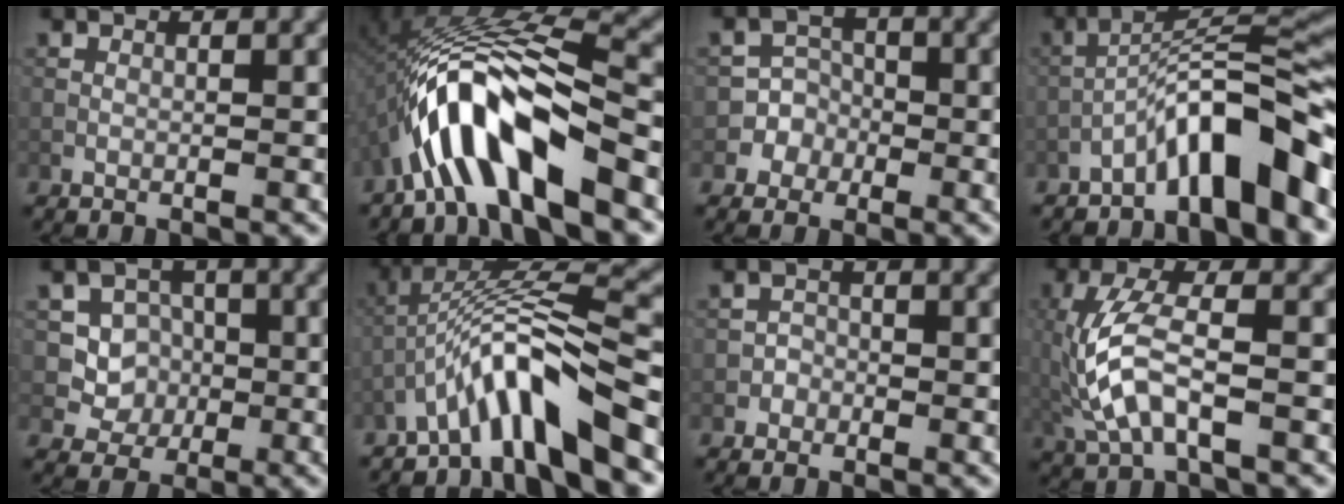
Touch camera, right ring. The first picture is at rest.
{"total": 10.2, "force": [-5.2, 2.7, 8.4], "torque": [-0.153, 0.019, -0.091]}
{"total": 3.4, "force": [-1.4, 3.1, -0.3], "torque": [0.039, 0.010, -0.037]}
{"total": 9.0, "force": [-5.5, 1.5, 6.9], "torque": [-0.109, 0.025, -0.091]}
{"total": 4.8, "force": [0.2, 4.6, 1.3], "torque": [-0.014, 0.011, 0.002]}
{"total": 8.0, "force": [-4.9, 1.4, 6.2], "torque": [-0.109, 0.020, -0.086]}
{"total": 0.8, "force": [-0.3, 0.7, -0.3], "torque": [0.012, 0.003, -0.004]}
{"total": 6.2, "force": [-1.7, 2.5, 5.4], "torque": [-0.126, 0.006, -0.031]}